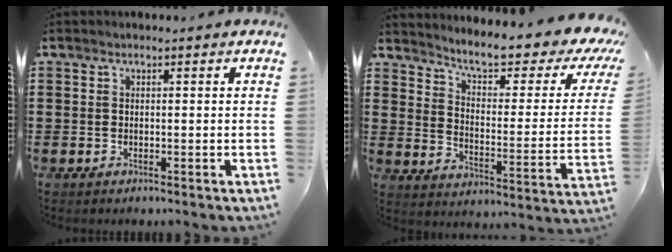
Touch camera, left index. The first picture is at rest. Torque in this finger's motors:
{"motor_torque": [2.14, 0.00, 0.57, 0.07]}